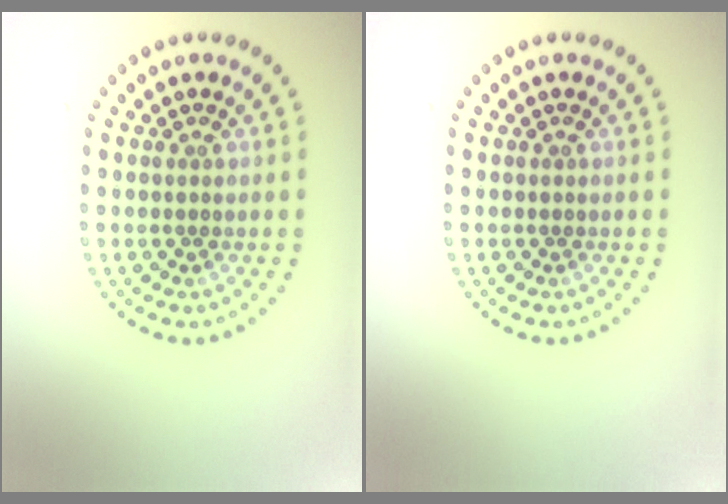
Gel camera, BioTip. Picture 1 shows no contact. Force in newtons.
{"total": 0.0}